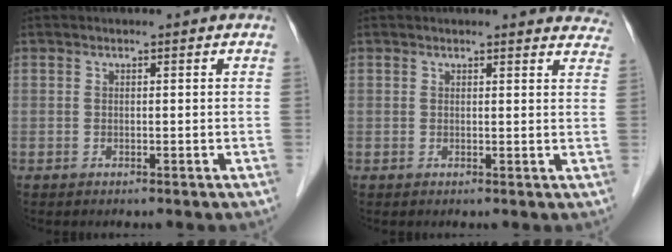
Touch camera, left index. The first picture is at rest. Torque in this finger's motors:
{"motor_torque": [0.42, -0.33, 0.05, -0.01]}